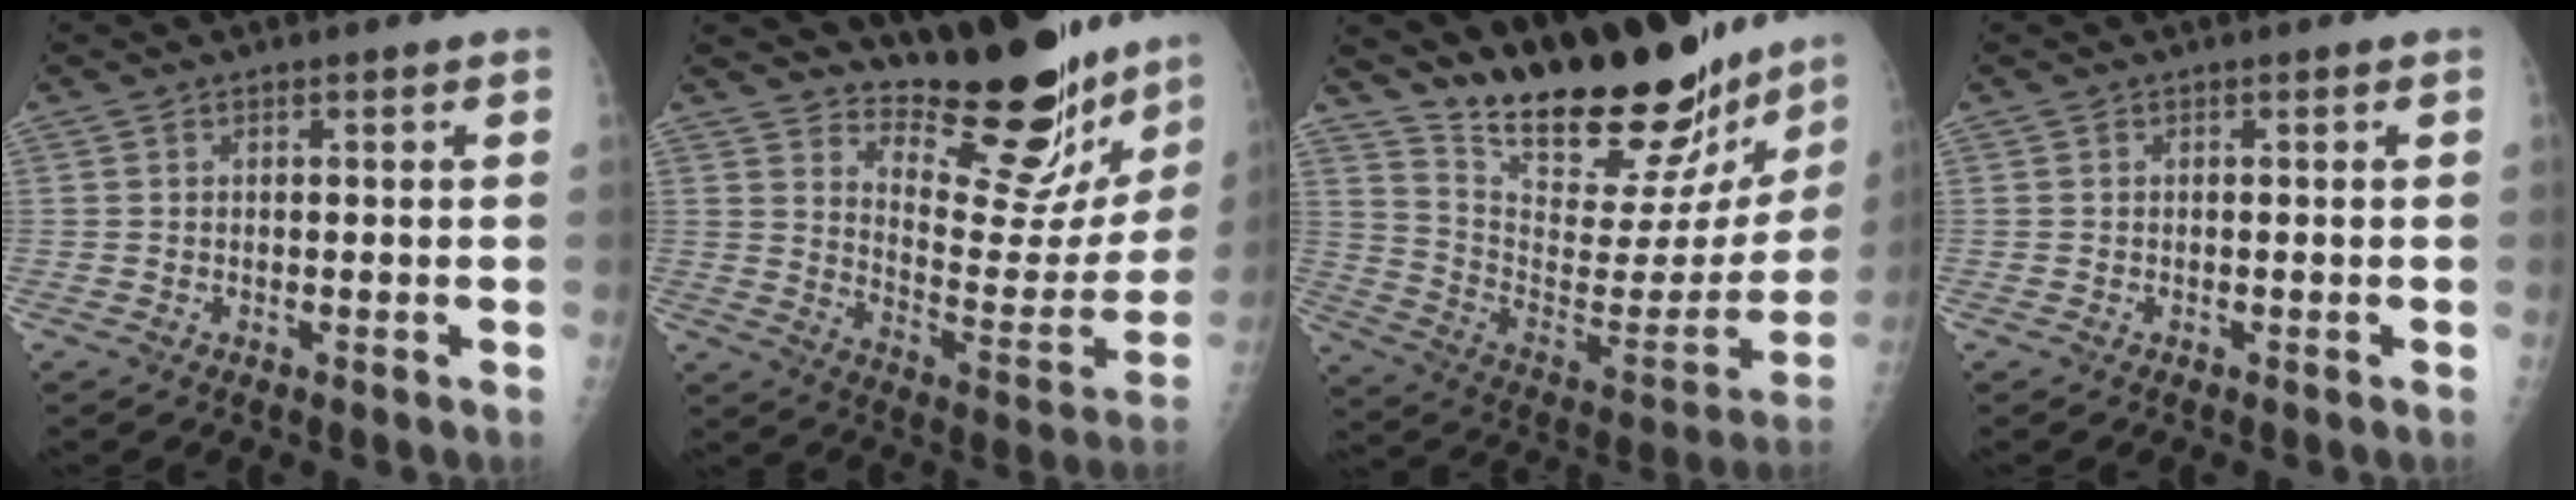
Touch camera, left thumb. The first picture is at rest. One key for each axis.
{"total": 21.8, "fx": 19.1, "fy": 5.4, "fz": 8.9, "tx": -0.083, "ty": -0.159, "tz": 0.269}
{"total": 29.7, "fx": 25.4, "fy": 8.2, "fz": 13.0, "tx": -0.176, "ty": -0.154, "tz": 0.376}
{"total": 0.0}